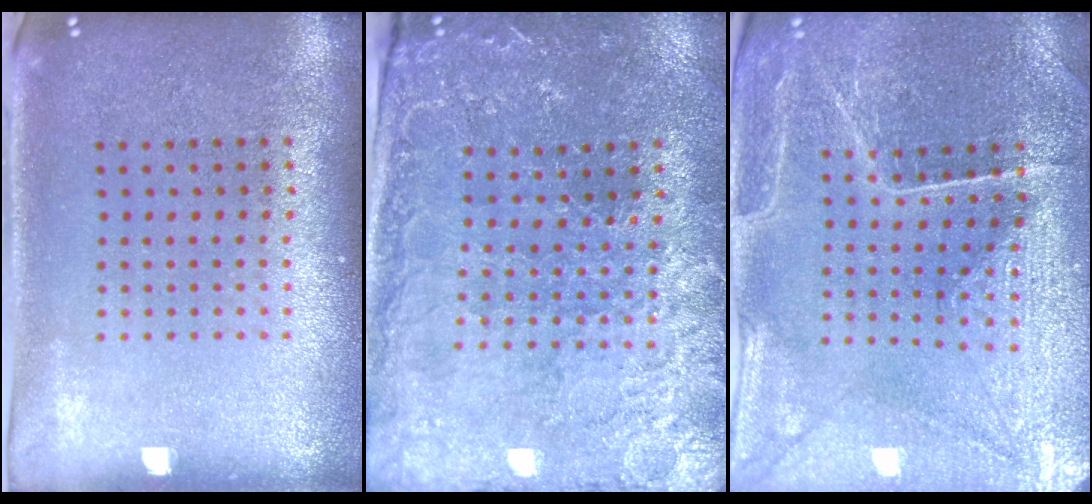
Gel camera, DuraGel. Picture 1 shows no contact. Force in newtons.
{"total": 1.5, "press": 1.4, "slide": 0.5}
{"total": 2.7, "press": 2.7, "slide": 0.2}